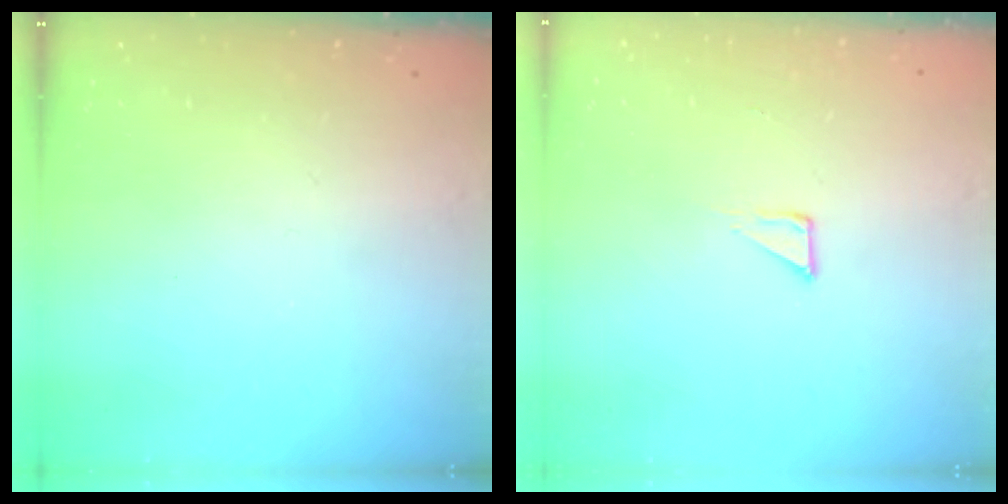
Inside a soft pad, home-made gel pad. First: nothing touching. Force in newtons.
{"total": 2.1, "press": 2.1, "slide": 0.1}